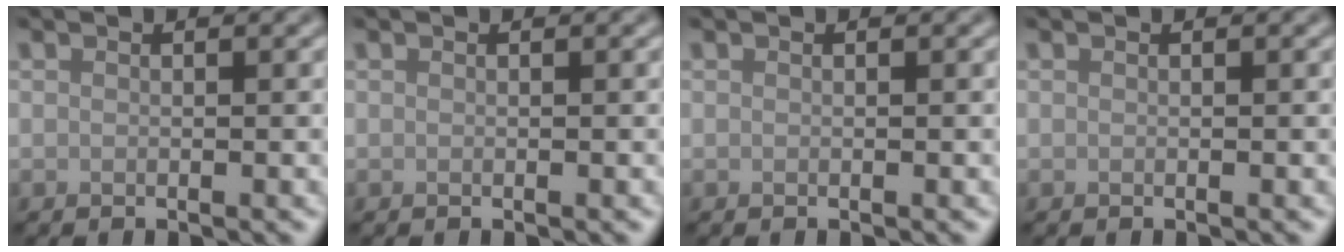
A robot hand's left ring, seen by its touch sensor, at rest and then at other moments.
{"total": 0.0}
{"total": 0.0}
{"total": 0.0}